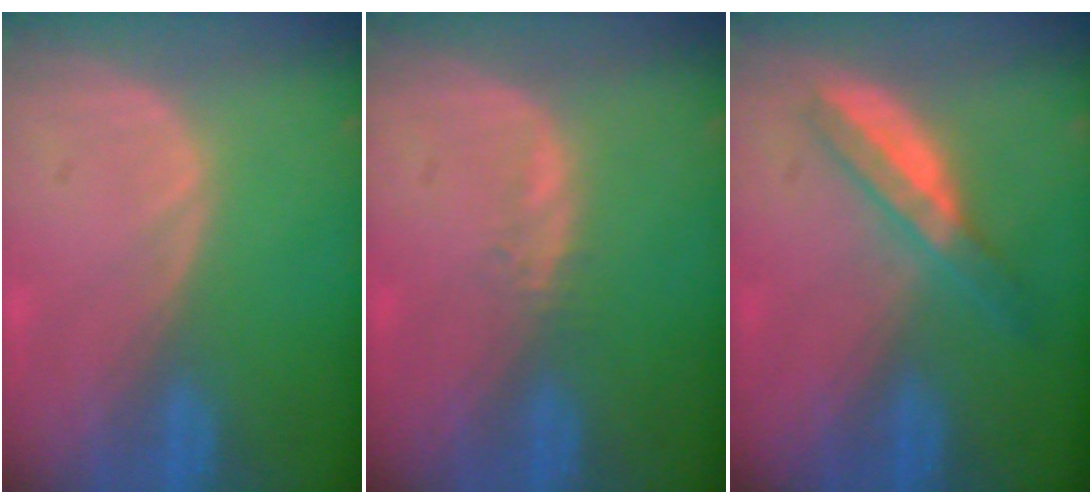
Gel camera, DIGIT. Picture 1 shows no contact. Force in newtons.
{"total": 1.1, "press": 1.0, "slide": 0.5}
{"total": 5.5, "press": 4.9, "slide": 2.5}